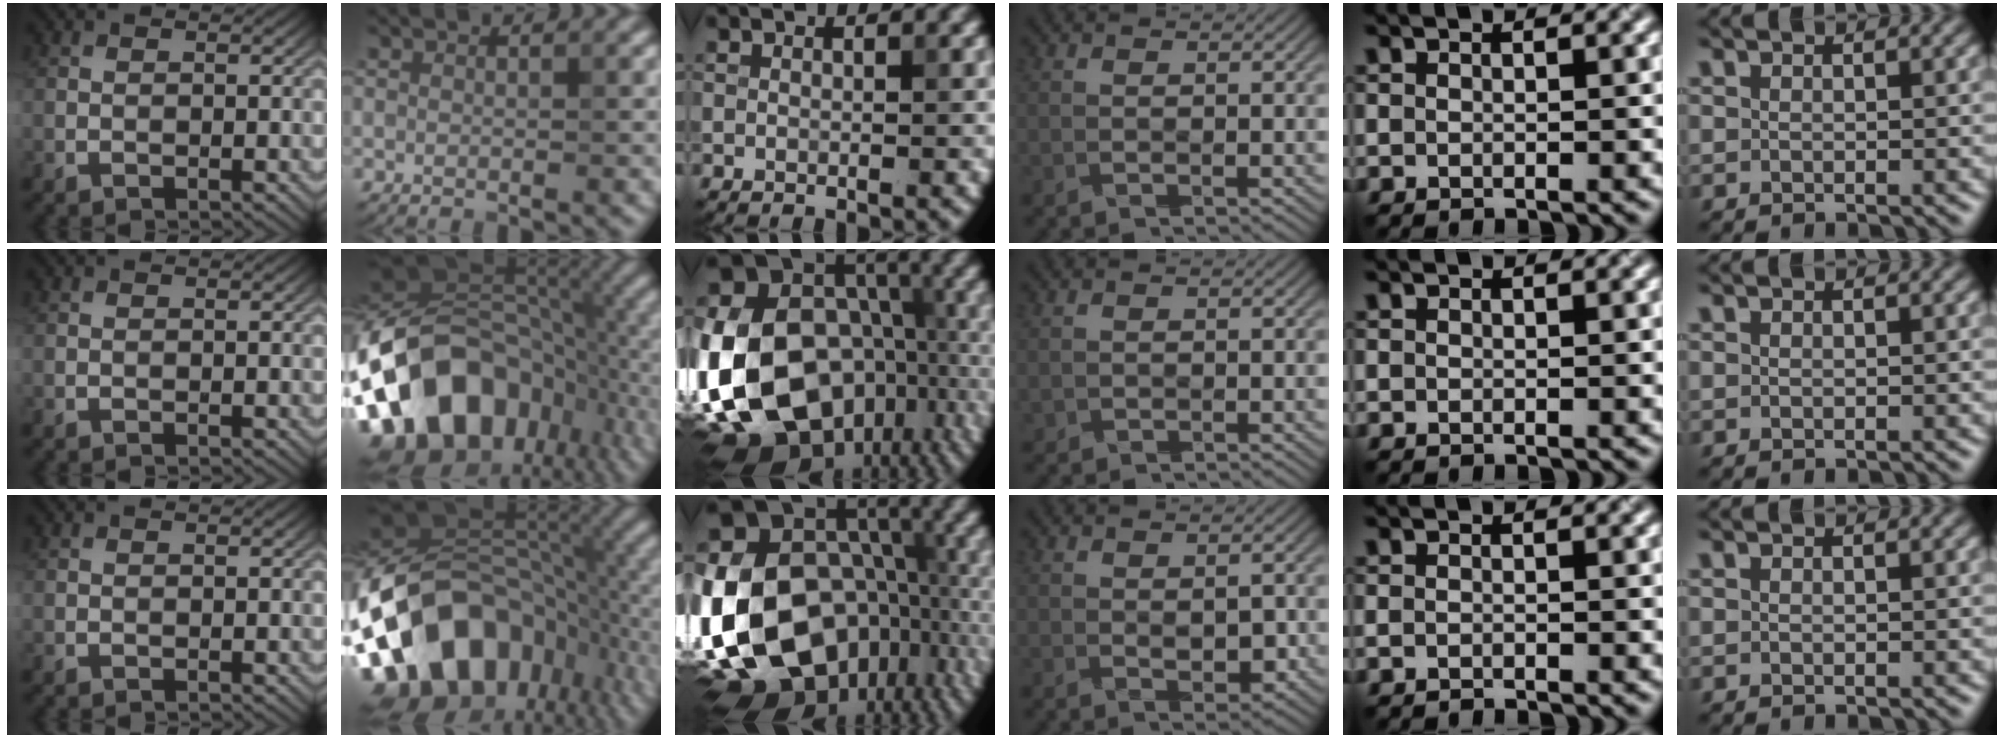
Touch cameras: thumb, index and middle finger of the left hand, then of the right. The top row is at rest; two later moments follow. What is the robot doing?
{"motion": "fold", "object": "canvas paper"}